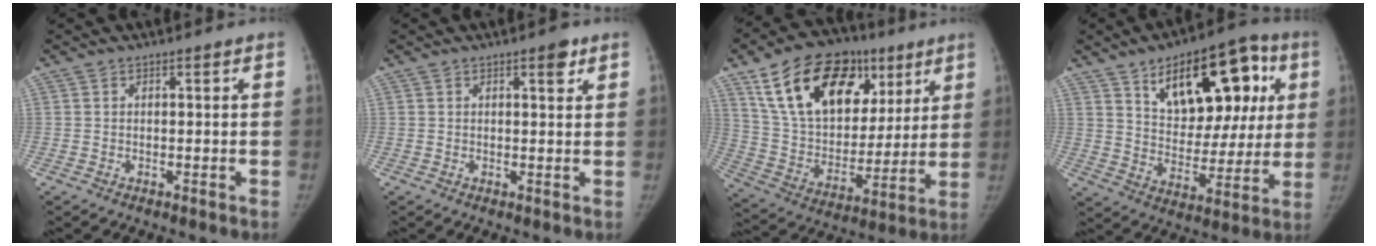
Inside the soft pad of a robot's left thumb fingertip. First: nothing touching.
{"total": 2.6, "force": [1.5, 1.0, 1.9], "torque": [-0.016, -0.007, 0.019]}
{"total": 26.9, "force": [13.0, 16.5, 16.8], "torque": [-0.250, -0.002, 0.227]}
{"total": 22.4, "force": [8.8, 11.7, 16.9], "torque": [-0.186, -0.012, 0.134]}